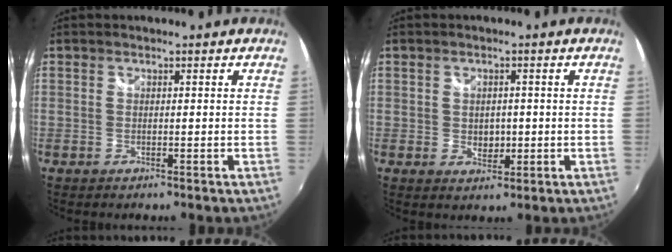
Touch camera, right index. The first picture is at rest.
{"total": 3.4, "force": [-0.3, 2.6, 2.1], "torque": [-0.032, -0.001, -0.003]}